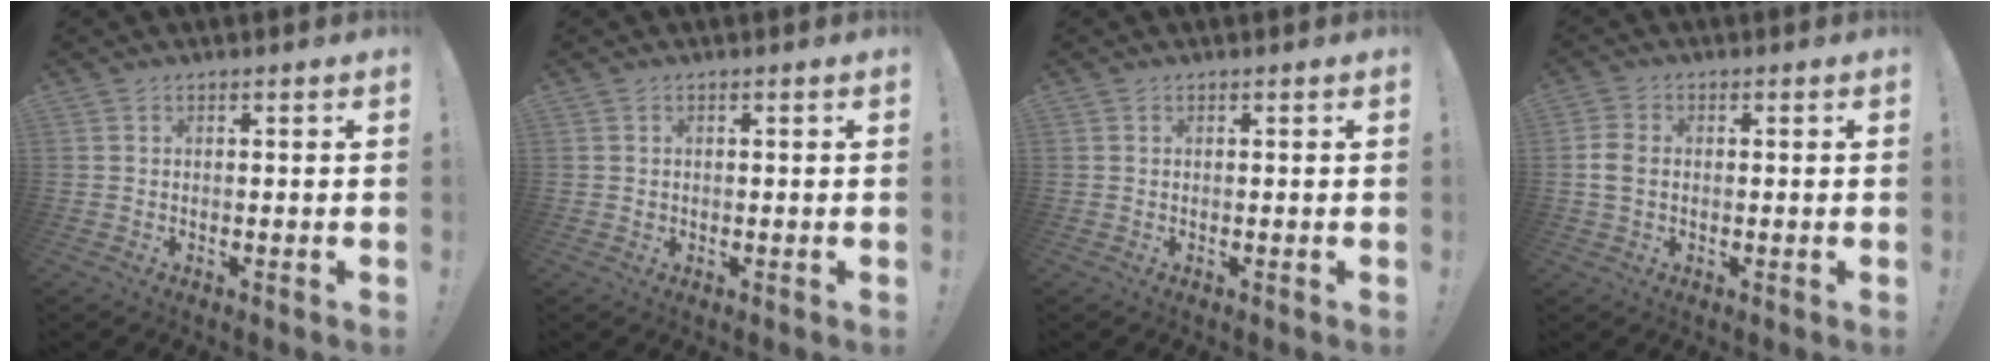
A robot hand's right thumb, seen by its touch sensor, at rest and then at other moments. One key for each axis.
{"total": 0.6, "fx": 0.0, "fy": 0.6, "fz": 0.1, "tx": 0.007, "ty": 0.000, "tz": -0.002}
{"total": 0.0}
{"total": 4.6, "fx": -0.2, "fy": 3.4, "fz": 3.1, "tx": -0.069, "ty": 0.008, "tz": -0.003}